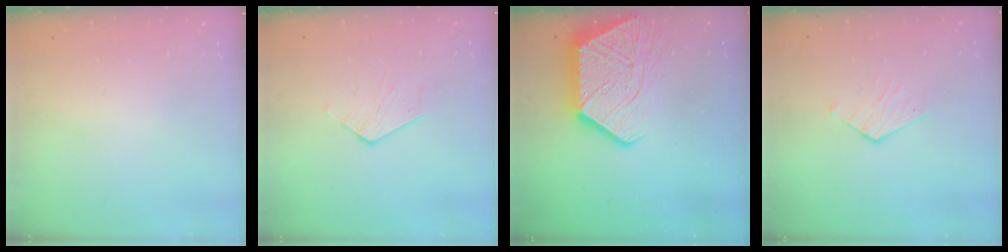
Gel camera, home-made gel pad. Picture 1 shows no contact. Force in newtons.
{"total": 2.4, "press": 2.4, "slide": 0.2}
{"total": 18.9, "press": 18.9, "slide": 1.4}
{"total": 3.9, "press": 3.9, "slide": 0.3}